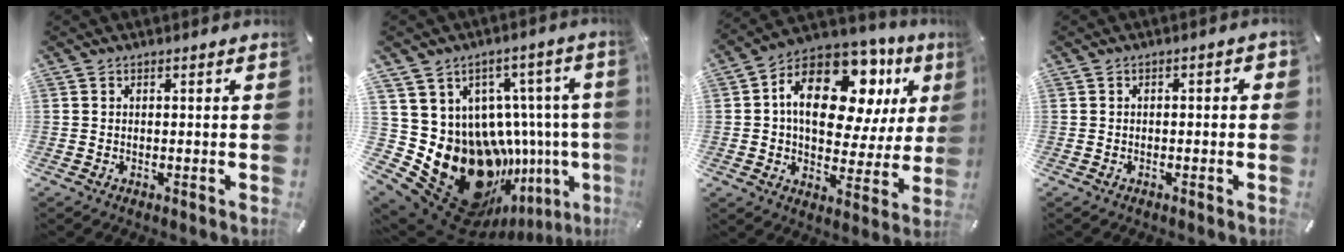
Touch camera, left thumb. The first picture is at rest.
{"total": 27.6, "force": [-11.0, 19.5, 16.2], "torque": [-0.234, -0.008, -0.109]}
{"total": 20.9, "force": [7.9, 12.5, 14.8], "torque": [-0.235, -0.036, 0.130]}
{"total": 1.7, "force": [-1.0, 0.8, 1.1], "torque": [-0.018, 0.006, -0.020]}